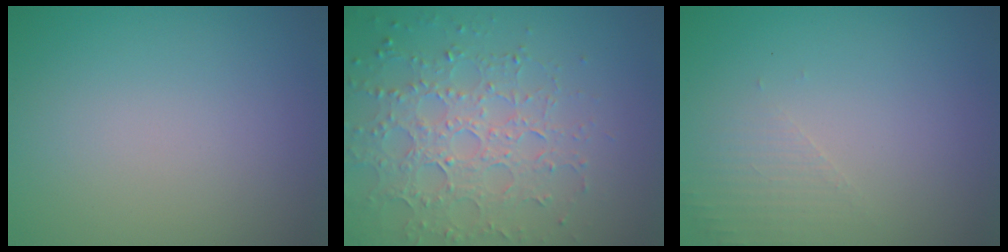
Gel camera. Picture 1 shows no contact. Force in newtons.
{"total": 5.5, "press": 4.7, "slide": 2.8}
{"total": 1.6, "press": 1.6, "slide": 0.4}